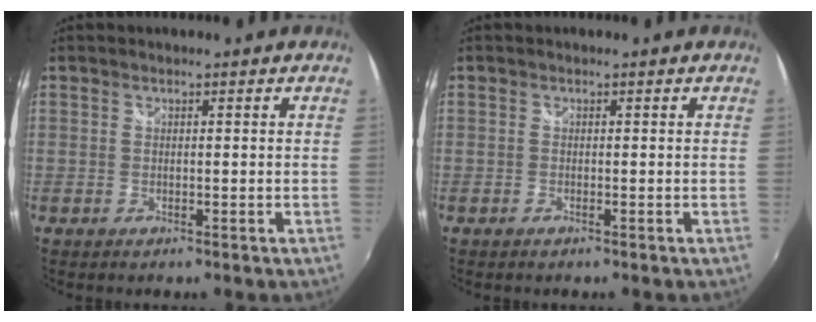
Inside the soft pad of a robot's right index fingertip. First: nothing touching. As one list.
[{"total": 0.0}]